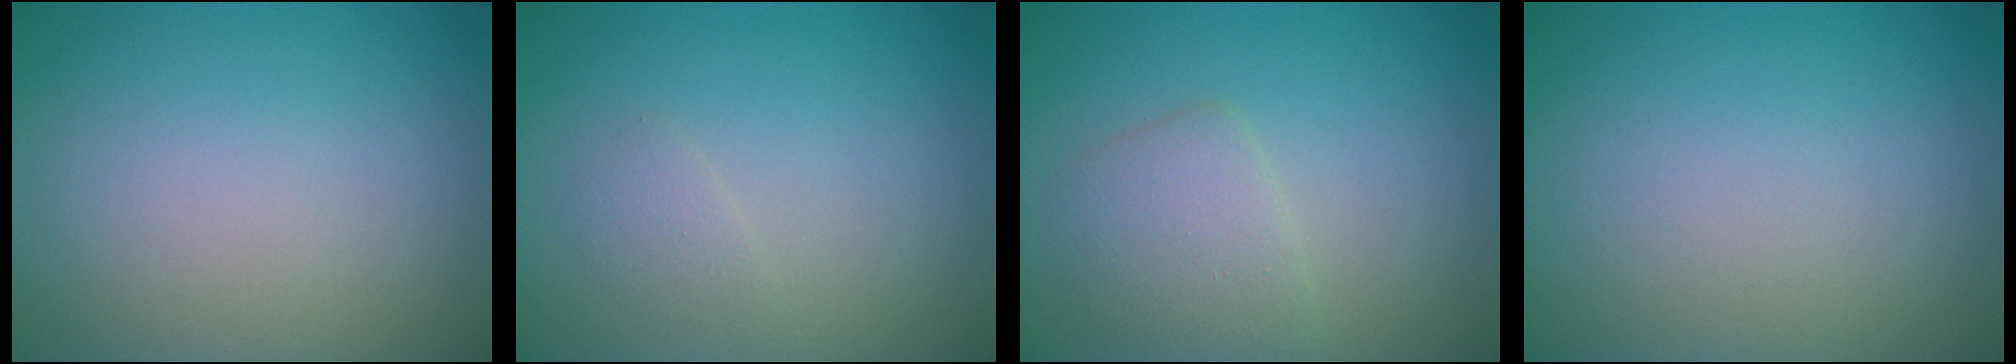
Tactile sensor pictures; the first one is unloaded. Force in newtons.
{"total": 1.0, "press": 1.0, "slide": 0.0}
{"total": 2.9, "press": 2.9, "slide": 0.2}
{"total": 0.0}